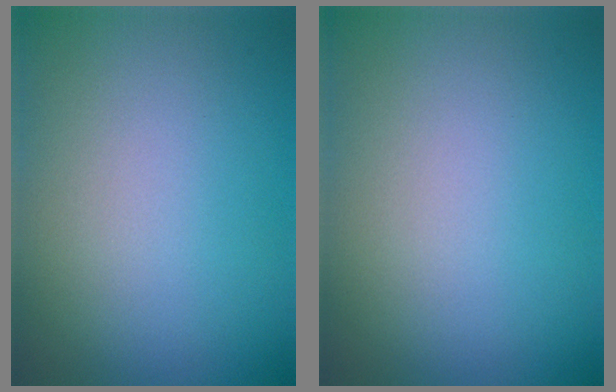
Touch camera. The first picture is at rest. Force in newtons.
{"total": 0.0}